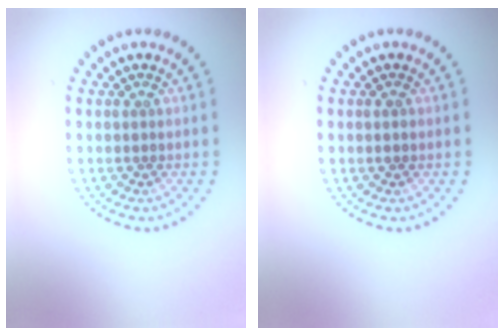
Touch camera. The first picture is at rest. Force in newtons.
{"total": 0.8, "press": 0.8, "slide": 0.3}